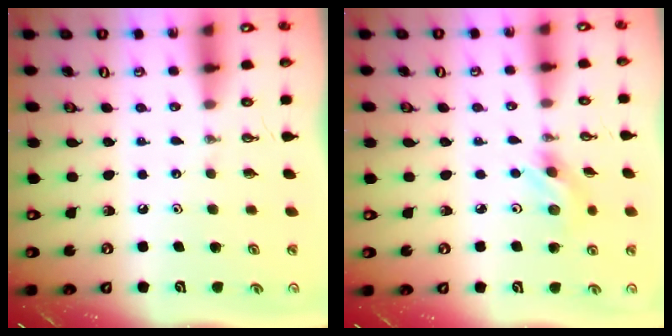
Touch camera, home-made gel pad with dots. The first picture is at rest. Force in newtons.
{"total": 4.1, "press": 4.0, "slide": 0.9}